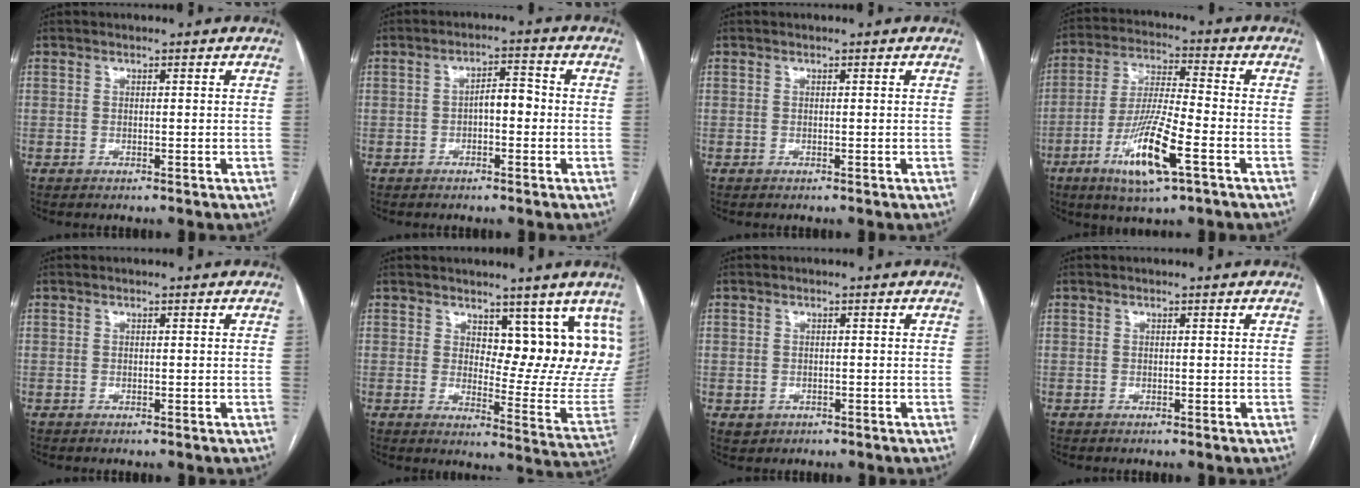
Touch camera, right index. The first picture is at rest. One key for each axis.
{"total": 3.7, "fx": -0.6, "fy": 1.5, "fz": 3.3, "tx": -0.050, "ty": 0.017, "tz": -0.010}
{"total": 0.0}
{"total": 12.9, "fx": -5.6, "fy": 1.5, "fz": 11.5, "tx": -0.226, "ty": -0.018, "tz": -0.102}
{"total": 0.0}
{"total": 13.1, "fx": 8.9, "fy": 4.7, "fz": 8.4, "tx": -0.082, "ty": -0.032, "tz": 0.106}
{"total": 2.1, "fx": -0.6, "fy": 2.0, "fz": 0.3, "tx": 0.002, "ty": 0.006, "tz": -0.003}
{"total": 0.0}